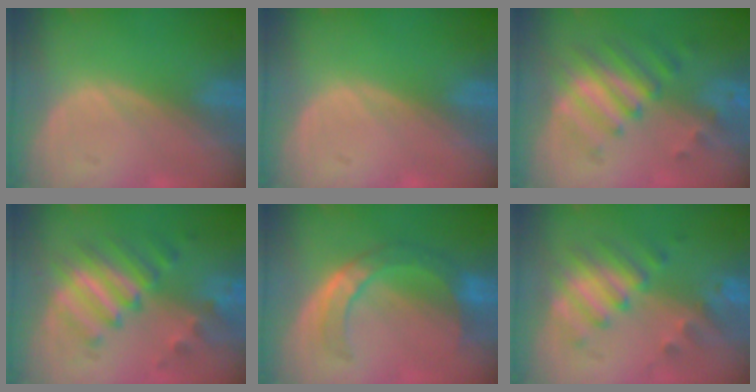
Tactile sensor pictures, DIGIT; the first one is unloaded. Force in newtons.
{"total": 0.0}
{"total": 7.9, "press": 7.1, "slide": 3.5}
{"total": 7.9, "press": 7.8, "slide": 1.0}
{"total": 7.1, "press": 7.0, "slide": 1.5}
{"total": 7.2, "press": 7.0, "slide": 1.4}